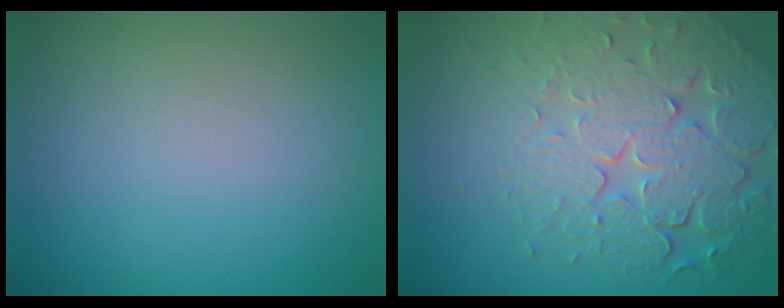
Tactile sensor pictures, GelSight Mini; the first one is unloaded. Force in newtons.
{"total": 8.0, "press": 5.7, "slide": 5.7}